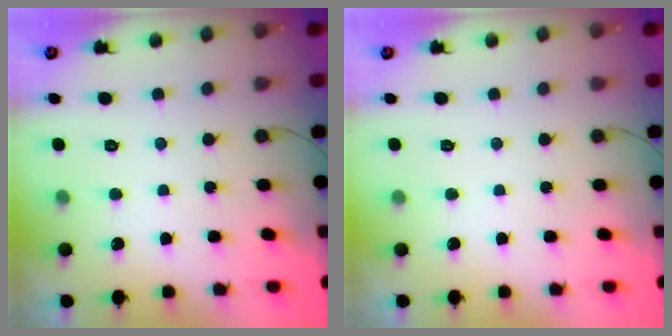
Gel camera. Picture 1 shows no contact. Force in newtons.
{"total": 0.0}